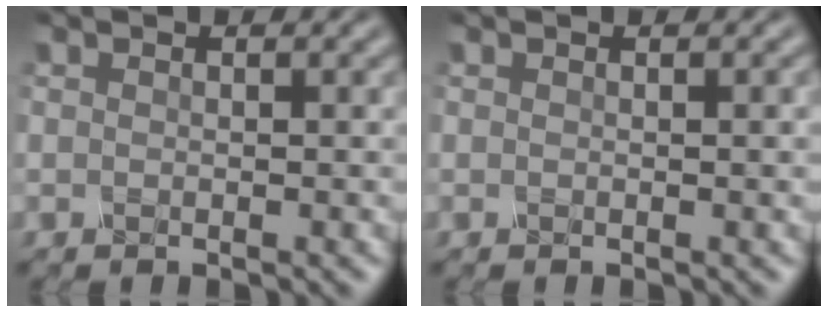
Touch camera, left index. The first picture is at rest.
{"total": 1.3, "force": [0.0, 0.4, 1.2], "torque": [-0.011, 0.002, -0.003]}